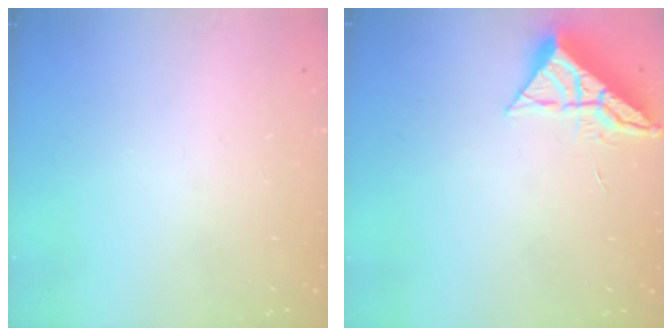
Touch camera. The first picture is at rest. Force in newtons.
{"total": 6.6, "press": 6.6, "slide": 0.3}